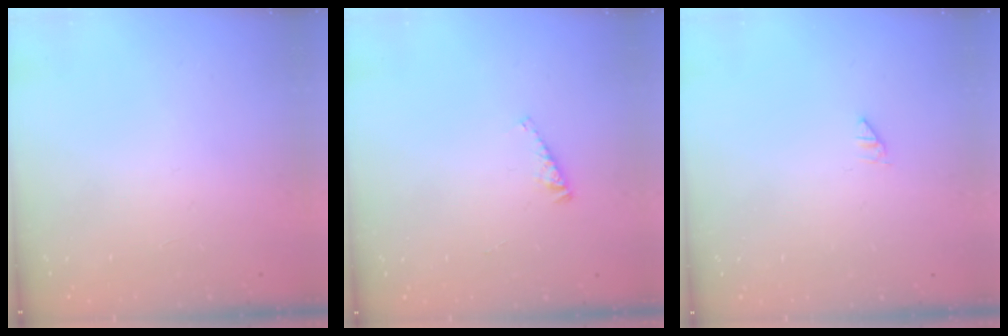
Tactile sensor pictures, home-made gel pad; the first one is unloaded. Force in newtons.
{"total": 3.5, "press": 3.5, "slide": 0.4}
{"total": 0.0}